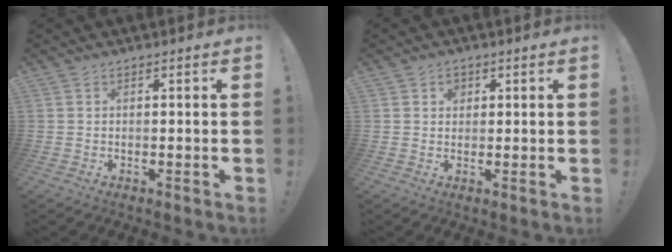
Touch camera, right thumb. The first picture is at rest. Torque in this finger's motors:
{"motor_torque": [0.26, 0.64, 0.14, -0.01, 0.09]}